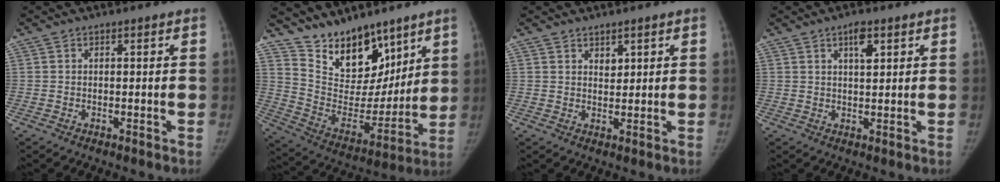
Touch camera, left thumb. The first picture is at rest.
{"total": 17.6, "force": [13.2, 8.9, 7.6], "torque": [-0.071, -0.081, 0.238]}
{"total": 2.0, "force": [1.4, 1.1, 1.0], "torque": [-0.005, -0.011, 0.026]}
{"total": 3.6, "force": [1.9, 1.4, 2.8], "torque": [-0.040, -0.007, 0.032]}